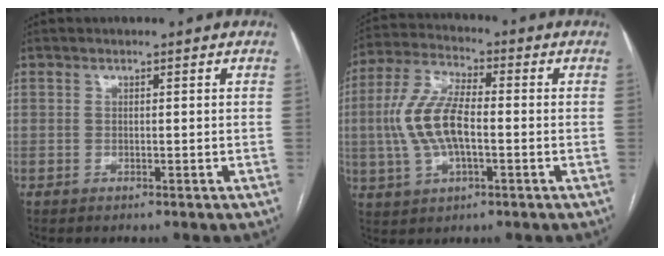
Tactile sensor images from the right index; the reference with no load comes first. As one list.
[{"total": 10.9, "force": [-0.9, 4.0, 10.0], "torque": [-0.226, 0.012, -0.017]}]